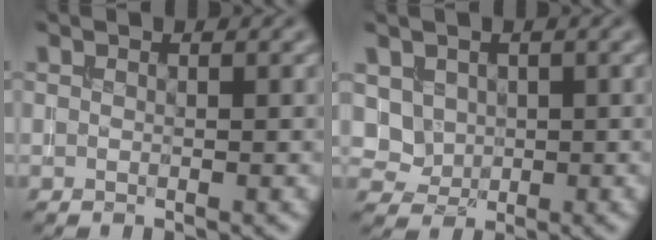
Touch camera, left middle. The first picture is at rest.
{"total": 2.6, "force": [0.9, 2.3, 0.9], "torque": [-0.026, -0.005, 0.032]}